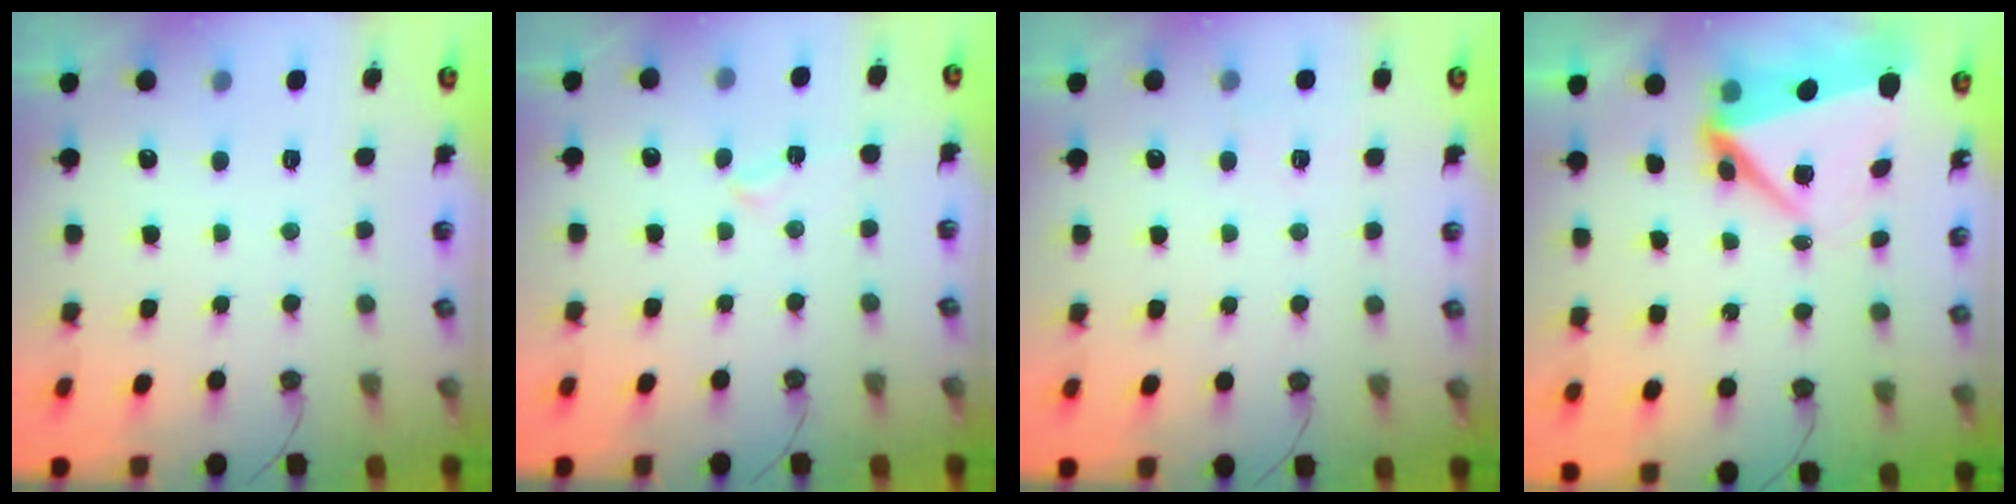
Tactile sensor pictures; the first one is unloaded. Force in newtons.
{"total": 5.2, "press": 4.7, "slide": 2.3}
{"total": 4.0, "press": 3.2, "slide": 2.5}
{"total": 7.9, "press": 7.7, "slide": 1.8}